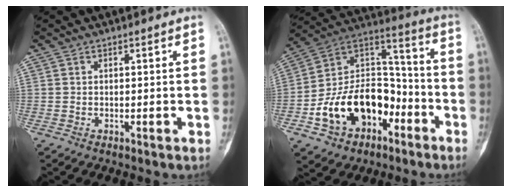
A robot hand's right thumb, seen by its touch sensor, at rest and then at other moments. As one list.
[{"total": 20.7, "force": [-8.0, 14.1, 12.8], "torque": [-0.178, 0.087, -0.133]}]